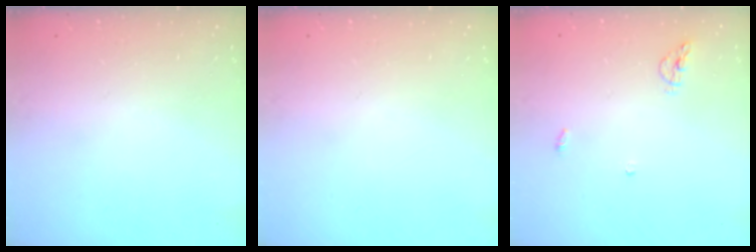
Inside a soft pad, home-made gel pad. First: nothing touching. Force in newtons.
{"total": 0.0}
{"total": 5.4, "press": 5.4, "slide": 0.5}